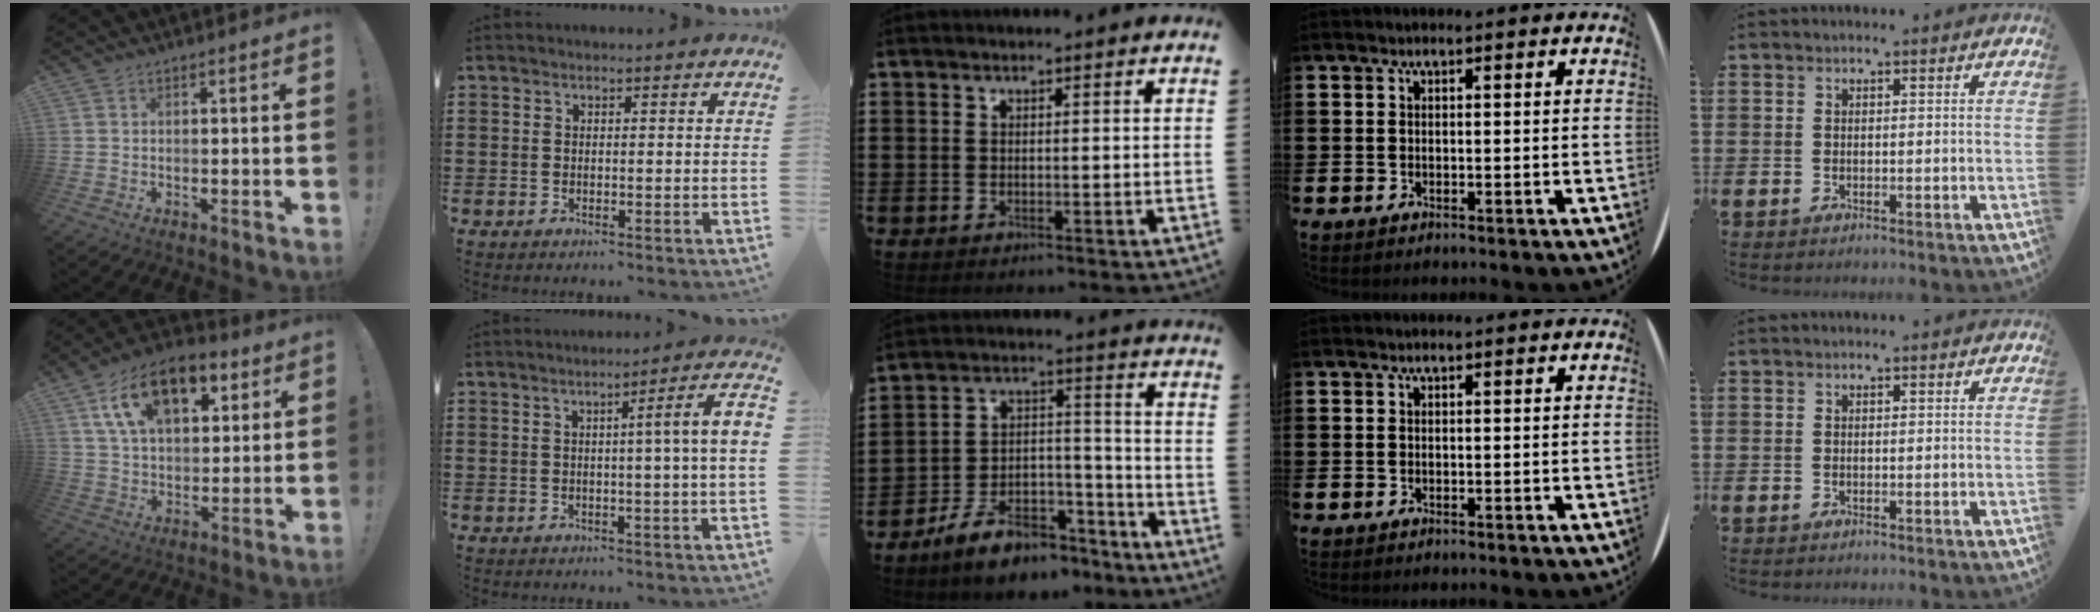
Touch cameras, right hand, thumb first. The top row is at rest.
{"thumb": {"total": 17.9, "force": [8.9, 10.3, 11.6], "torque": [-0.192, -0.029, 0.160]}, "index": {"total": 5.7, "force": [0.3, -0.6, 5.7], "torque": [-0.087, -0.014, -0.003]}, "middle": {"total": 9.1, "force": [-7.8, 3.0, 3.7], "torque": [-0.065, 0.033, -0.149]}}